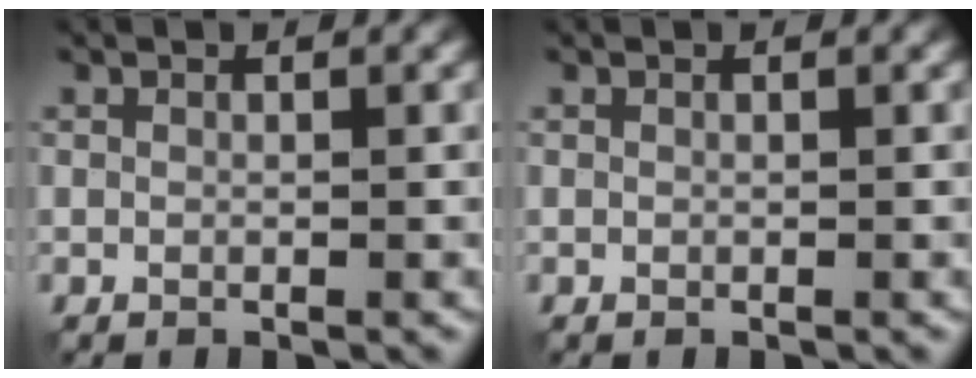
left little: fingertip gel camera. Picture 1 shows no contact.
{"total": 0.0}